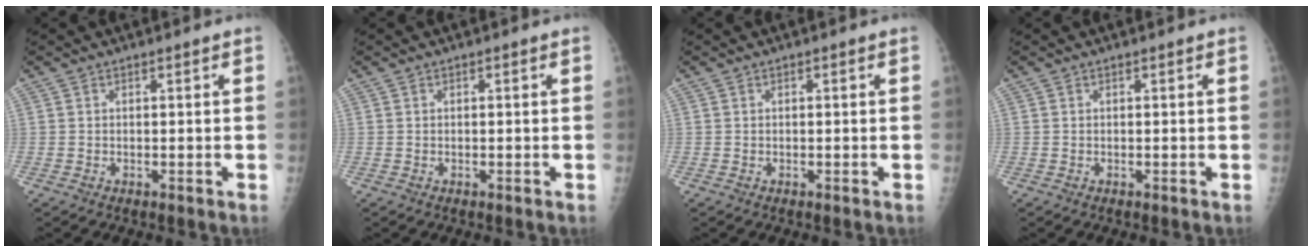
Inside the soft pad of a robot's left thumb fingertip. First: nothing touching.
{"total": 0.0}
{"total": 0.0}
{"total": 0.0}